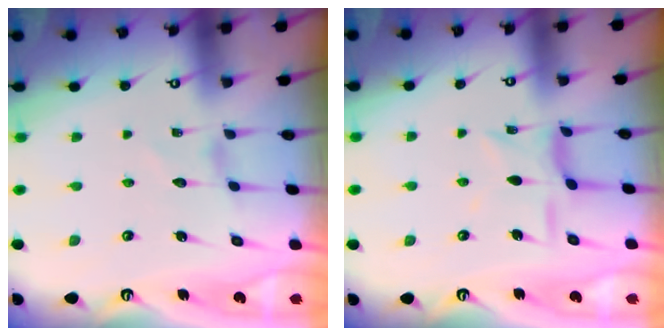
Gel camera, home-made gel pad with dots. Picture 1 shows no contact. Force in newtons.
{"total": 6.9, "press": 6.9, "slide": 0.5}